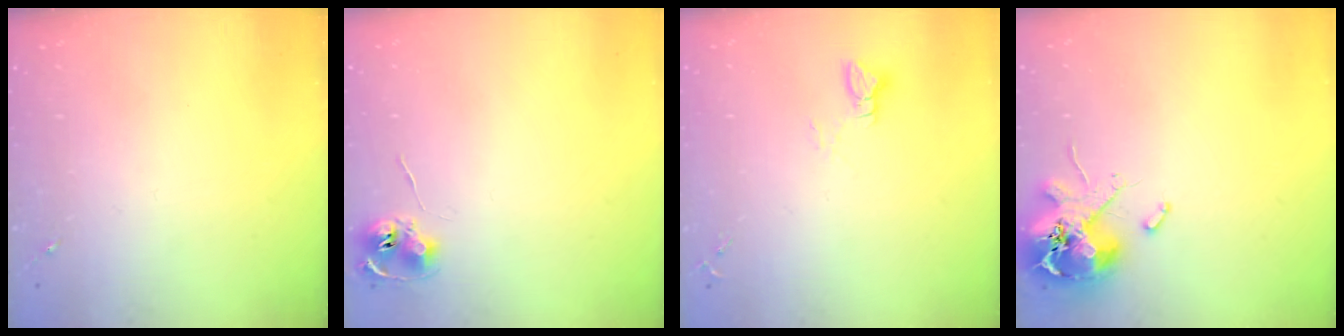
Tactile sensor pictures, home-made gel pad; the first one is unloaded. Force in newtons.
{"total": 7.5, "press": 7.5, "slide": 0.5}
{"total": 2.9, "press": 2.9, "slide": 0.2}
{"total": 13.9, "press": 13.8, "slide": 2.0}